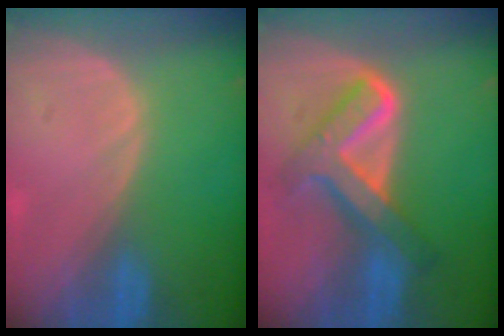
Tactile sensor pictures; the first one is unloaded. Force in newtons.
{"total": 8.2, "press": 8.2, "slide": 0.6}